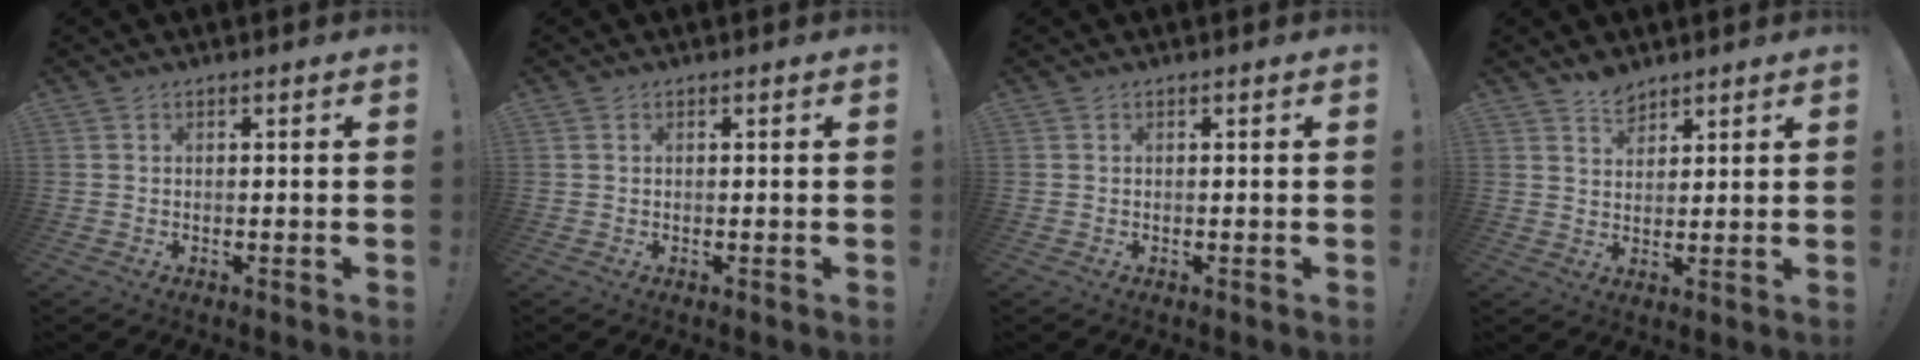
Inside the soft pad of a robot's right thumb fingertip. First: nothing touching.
{"total": 0.0}
{"total": 0.0}
{"total": 5.0, "force": [4.2, 2.3, 1.2], "torque": [-0.004, -0.029, 0.076]}